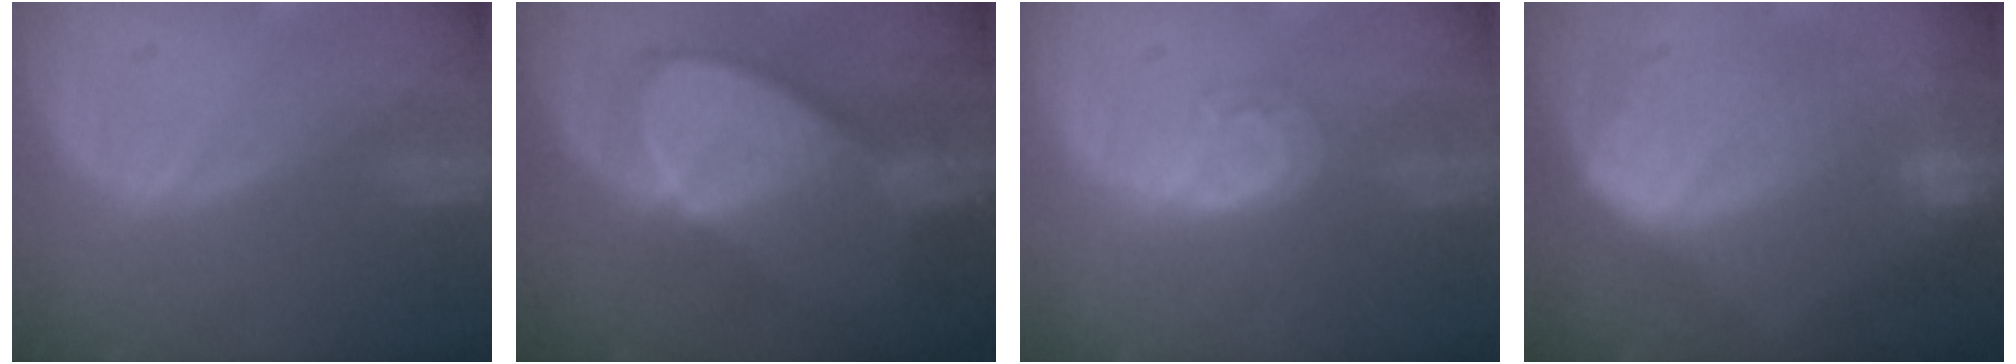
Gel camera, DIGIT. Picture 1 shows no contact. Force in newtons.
{"total": 9.0, "press": 8.1, "slide": 3.9}
{"total": 4.3, "press": 3.9, "slide": 1.9}
{"total": 10.5, "press": 10.4, "slide": 0.6}